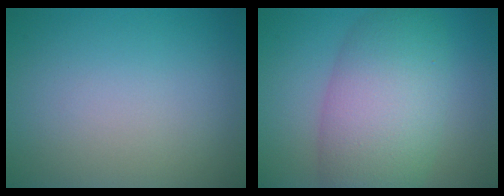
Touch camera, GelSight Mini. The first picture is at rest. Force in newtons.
{"total": 8.6, "press": 8.6, "slide": 0.3}